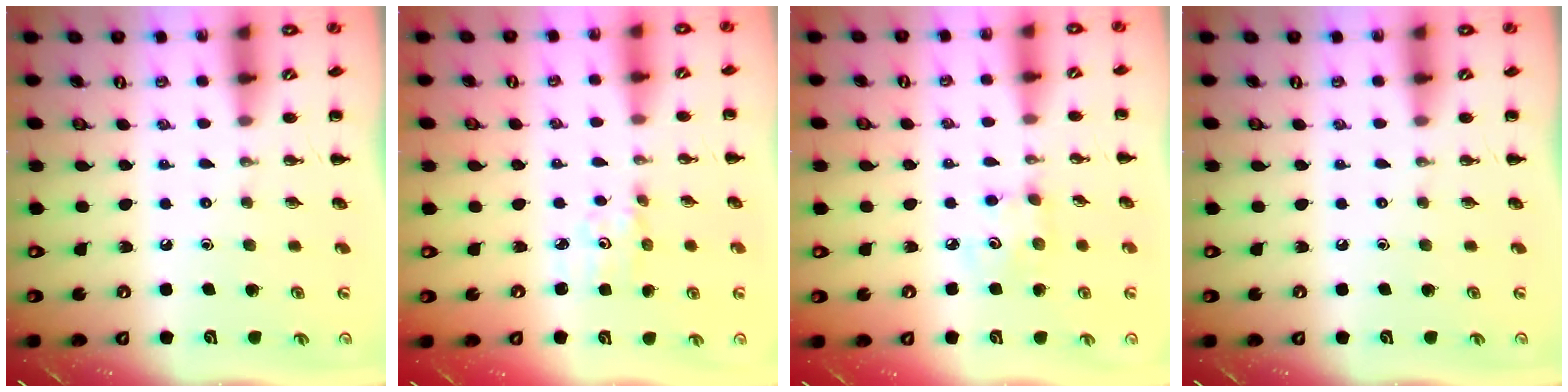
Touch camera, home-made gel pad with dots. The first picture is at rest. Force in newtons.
{"total": 2.0, "press": 2.0, "slide": 0.2}
{"total": 4.2, "press": 4.1, "slide": 0.9}
{"total": 0.0}